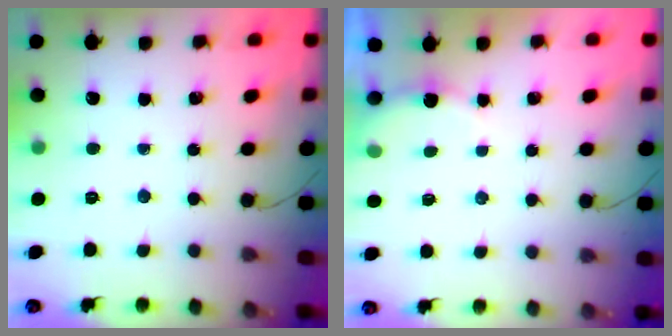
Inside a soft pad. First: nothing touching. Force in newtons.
{"total": 4.9, "press": 4.9, "slide": 0.7}